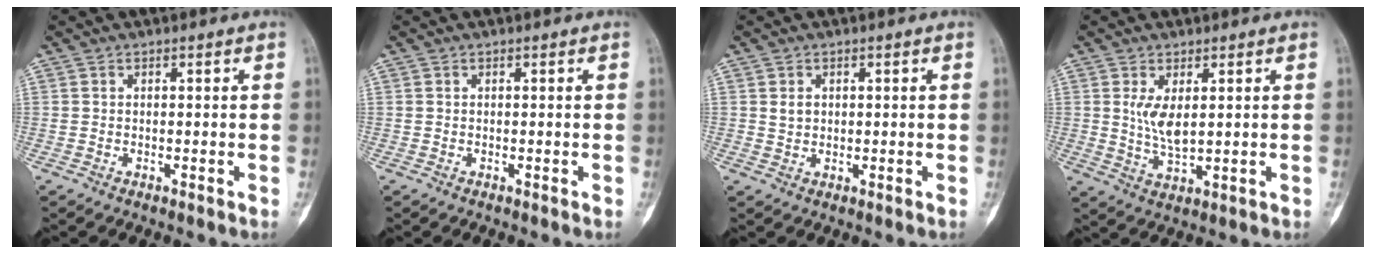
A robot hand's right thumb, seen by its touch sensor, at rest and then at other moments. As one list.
[{"total": 0.0}, {"total": 1.7, "force": [0.6, 1.4, 0.9], "torque": [-0.005, -0.004, 0.013]}, {"total": 5.2, "force": [1.3, 2.1, 4.6], "torque": [-0.083, -0.019, 0.035]}]